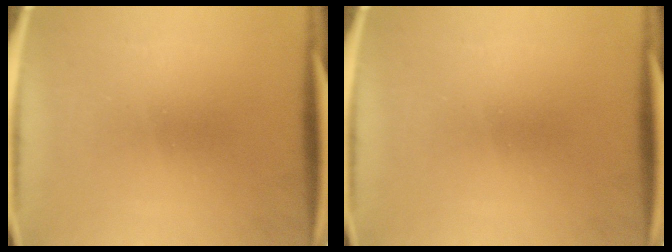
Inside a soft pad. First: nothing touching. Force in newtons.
{"total": 0.0}